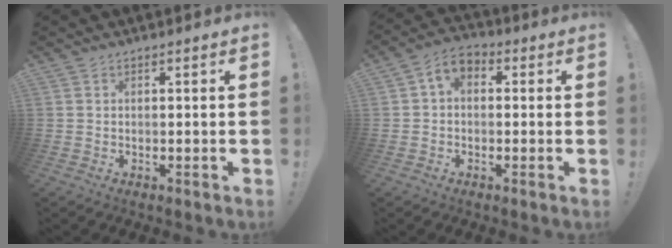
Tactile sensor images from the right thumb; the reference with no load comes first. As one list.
[{"total": 4.8, "force": [-0.1, 3.4, 3.4], "torque": [-0.066, 0.005, 0.000]}]